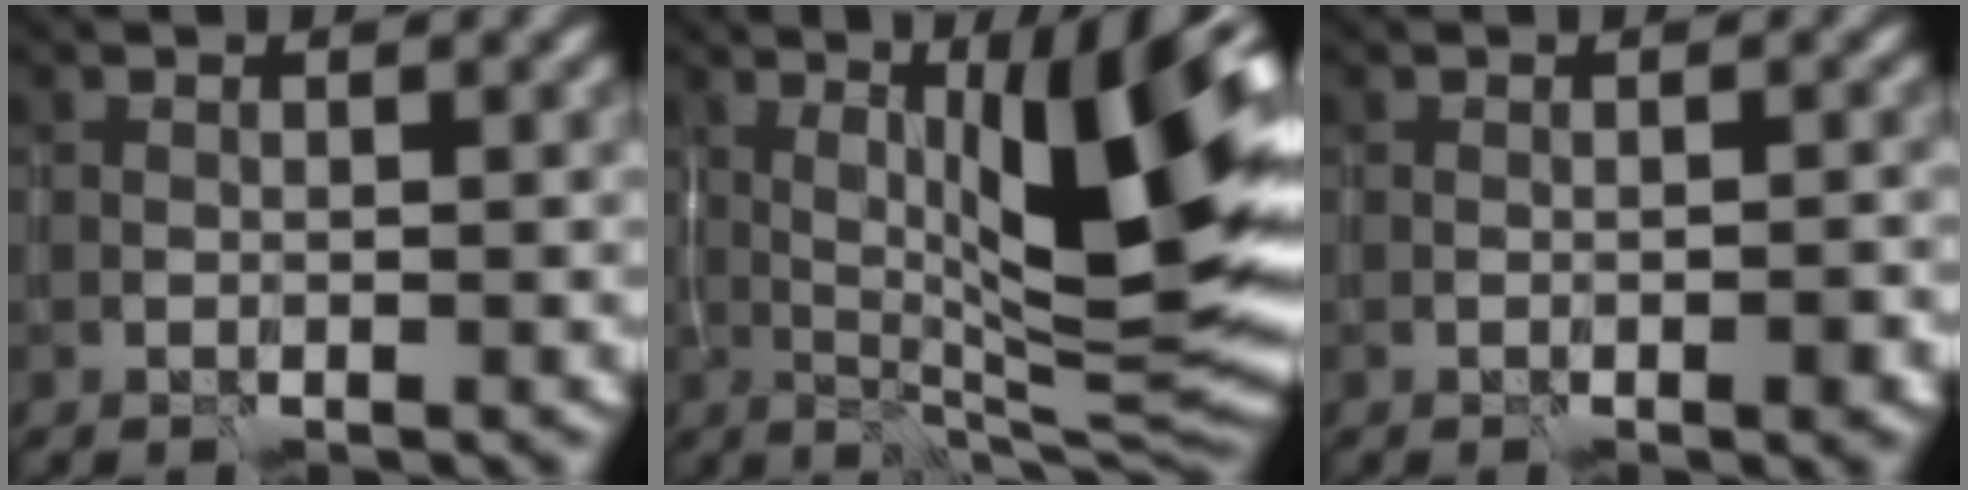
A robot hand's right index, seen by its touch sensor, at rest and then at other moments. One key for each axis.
{"total": 13.8, "fx": 2.9, "fy": 3.0, "fz": 13.1, "tx": -0.186, "ty": -0.001, "tz": 0.051}
{"total": 1.2, "fx": -0.5, "fy": 0.3, "fz": 1.1, "tx": -0.015, "ty": 0.001, "tz": -0.007}